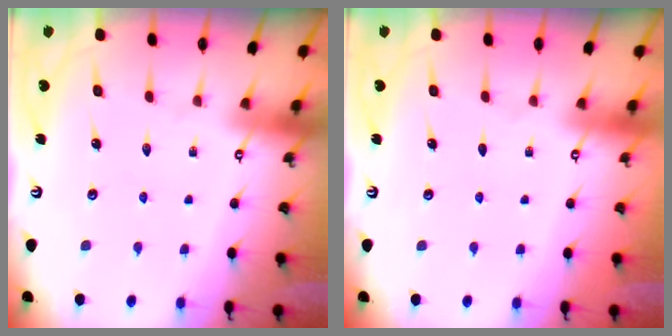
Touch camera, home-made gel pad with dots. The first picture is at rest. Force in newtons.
{"total": 0.0}